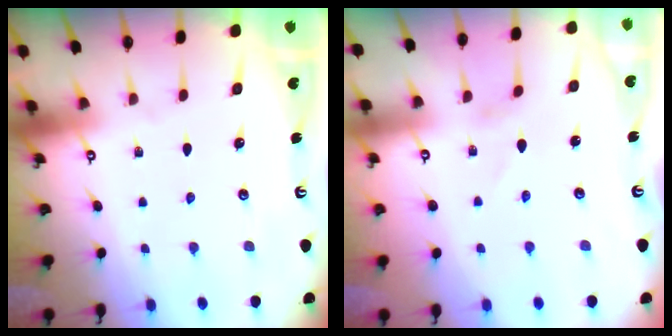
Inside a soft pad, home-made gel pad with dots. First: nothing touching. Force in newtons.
{"total": 0.0}